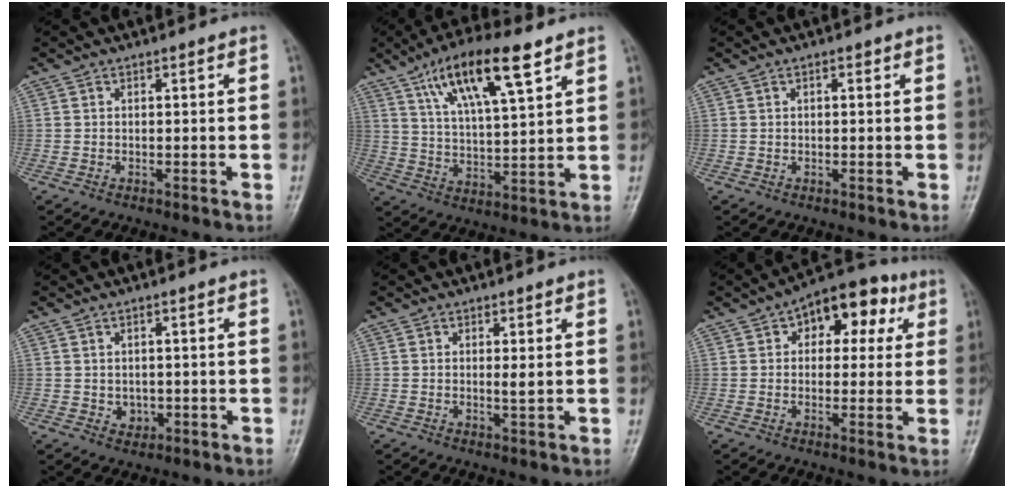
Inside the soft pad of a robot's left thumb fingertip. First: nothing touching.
{"total": 15.4, "force": [8.4, 4.2, 12.2], "torque": [-0.200, -0.021, 0.152]}
{"total": 0.8, "force": [0.3, 0.3, 0.6], "torque": [-0.006, 0.002, 0.002]}
{"total": 2.3, "force": [-0.2, 1.9, 1.2], "torque": [-0.008, 0.001, 0.002]}
{"total": 1.3, "force": [0.3, 0.1, 1.2], "torque": [-0.023, -0.005, 0.005]}
{"total": 12.1, "force": [4.3, 7.4, 8.6], "torque": [-0.062, 0.015, 0.051]}